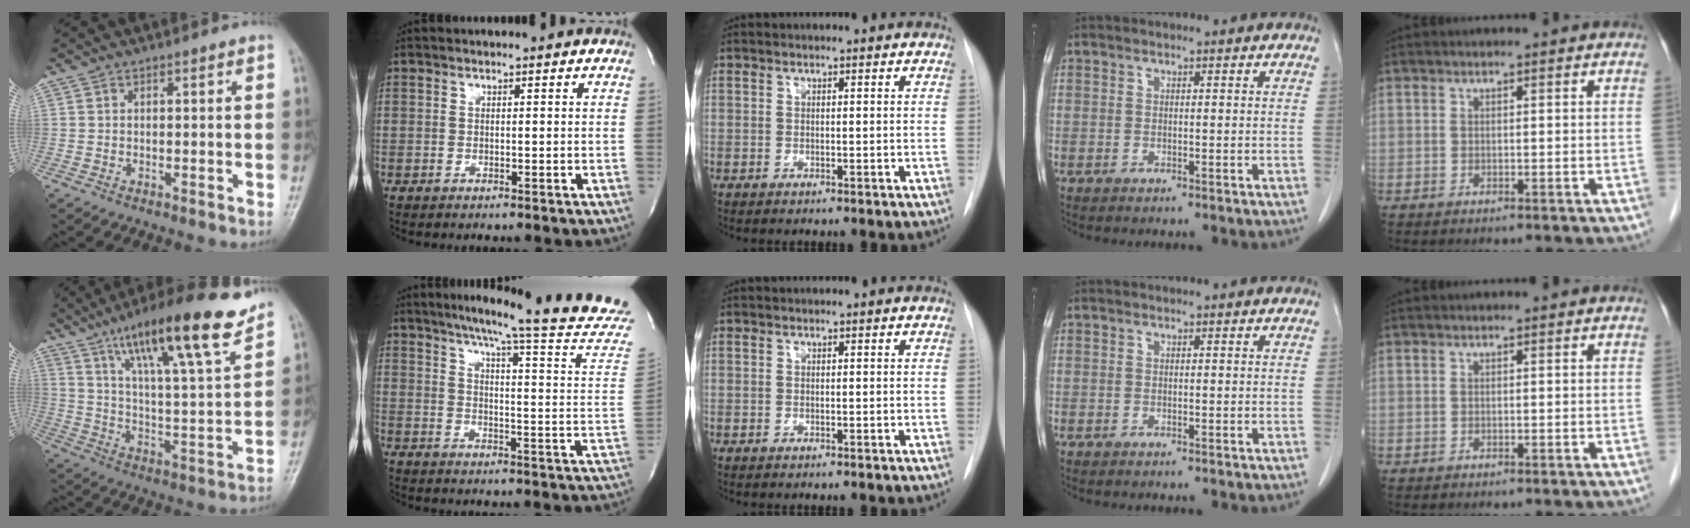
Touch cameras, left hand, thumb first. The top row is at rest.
{"thumb": {"total": 20.6, "force": [13.9, 3.4, 14.9], "torque": [-0.218, -0.057, 0.229]}, "index": {"total": 24.6, "force": [21.8, -1.3, 11.4], "torque": [-0.166, -0.090, 0.265]}}